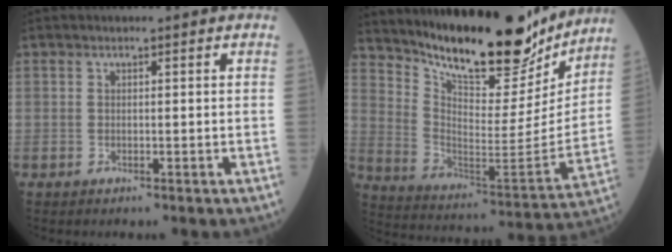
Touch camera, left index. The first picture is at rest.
{"total": 22.1, "force": [19.2, 5.5, 9.5], "torque": [-0.159, -0.033, 0.292]}